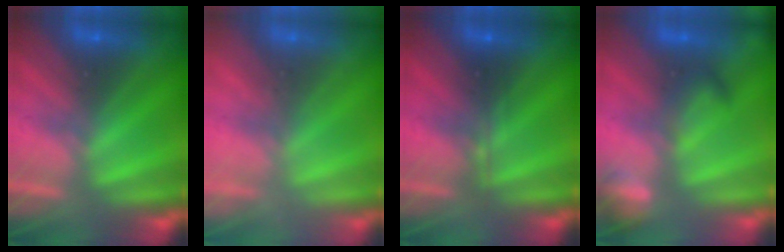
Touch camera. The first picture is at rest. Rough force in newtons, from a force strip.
{"total": 2.0}
{"total": 2.3}
{"total": 2.4}